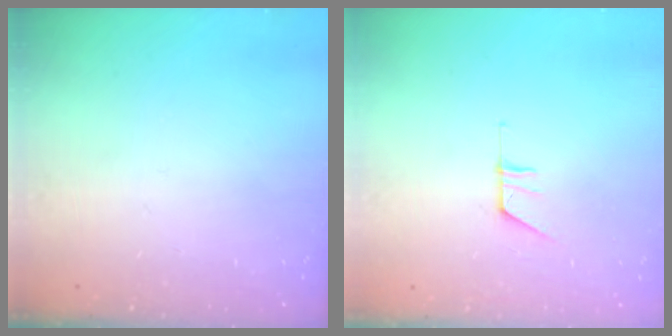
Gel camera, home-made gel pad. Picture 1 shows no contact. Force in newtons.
{"total": 5.4, "press": 5.4, "slide": 0.5}